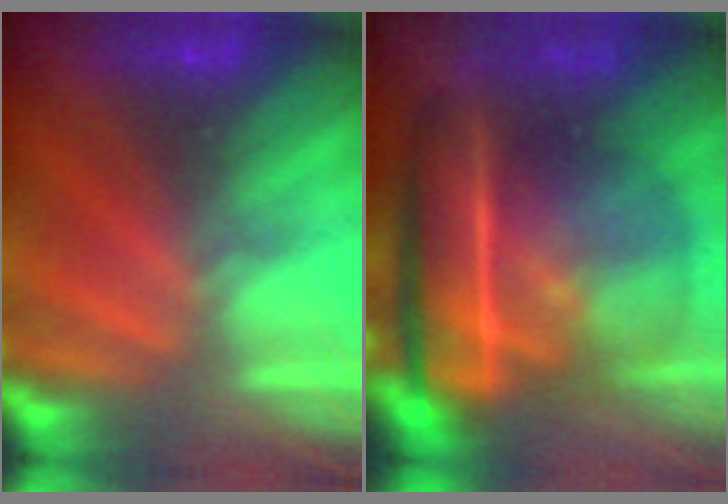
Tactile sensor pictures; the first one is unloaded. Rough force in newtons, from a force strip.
{"total": 7.3}